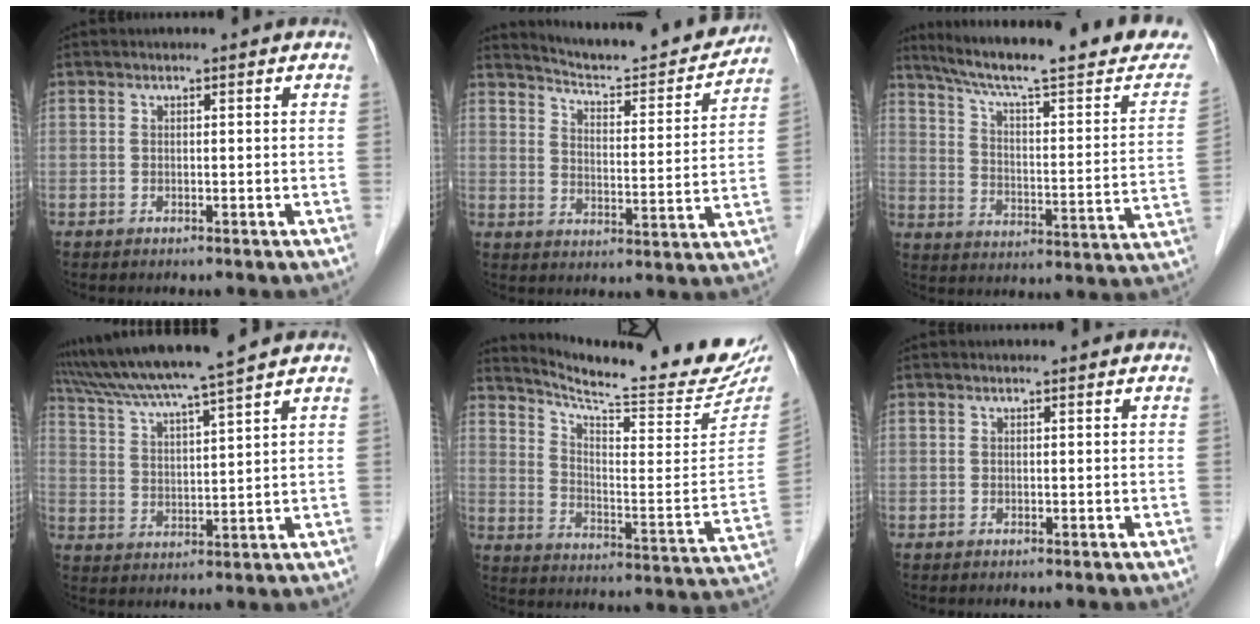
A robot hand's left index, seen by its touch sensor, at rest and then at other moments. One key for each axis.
{"total": 15.7, "fx": 15.1, "fy": 1.0, "fz": 4.2, "tx": -0.064, "ty": -0.035, "tz": 0.204}
{"total": 25.1, "fx": 21.3, "fy": 2.4, "fz": 13.0, "tx": -0.195, "ty": -0.034, "tz": 0.284}
{"total": 13.1, "fx": 11.4, "fy": -1.6, "fz": 6.2, "tx": -0.114, "ty": 0.016, "tz": 0.191}
{"total": 21.5, "fx": 19.7, "fy": 0.4, "fz": 8.6, "tx": -0.137, "ty": -0.094, "tz": 0.263}
{"total": 0.0}